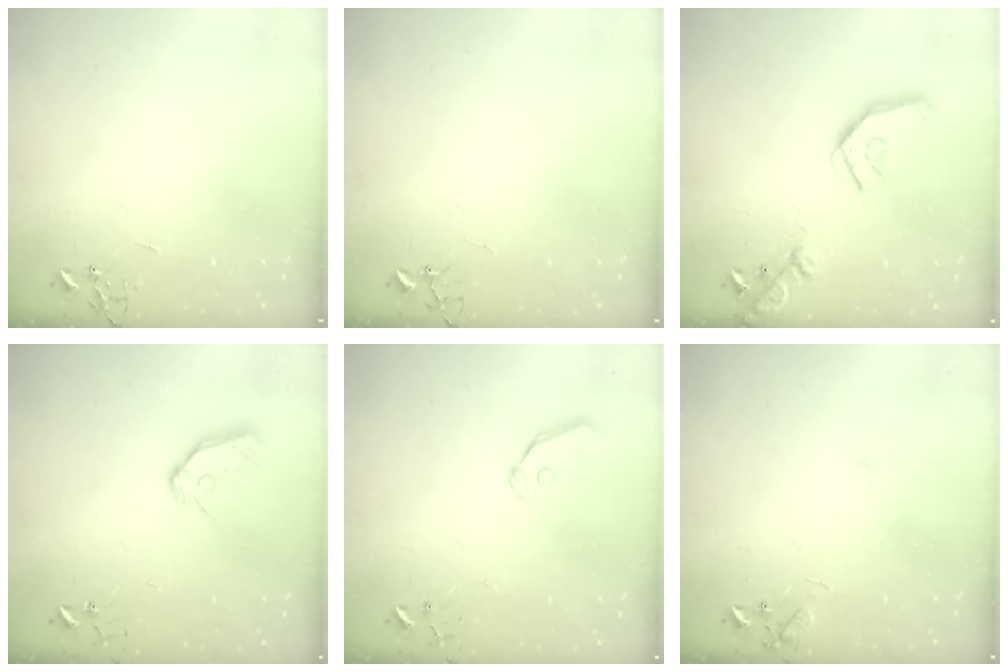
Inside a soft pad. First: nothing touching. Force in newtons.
{"total": 3.8, "press": 3.8, "slide": 0.4}
{"total": 17.3, "press": 17.0, "slide": 2.8}
{"total": 11.0, "press": 10.9, "slide": 1.1}
{"total": 4.8, "press": 4.8, "slide": 0.4}
{"total": 8.6, "press": 8.5, "slide": 1.1}